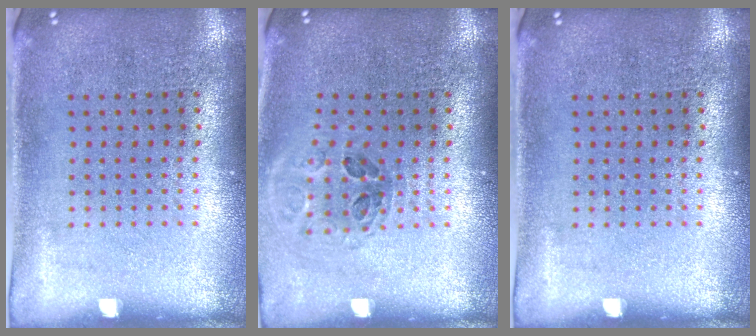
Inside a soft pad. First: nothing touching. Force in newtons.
{"total": 0.9, "press": 0.9, "slide": 0.1}
{"total": 0.0}